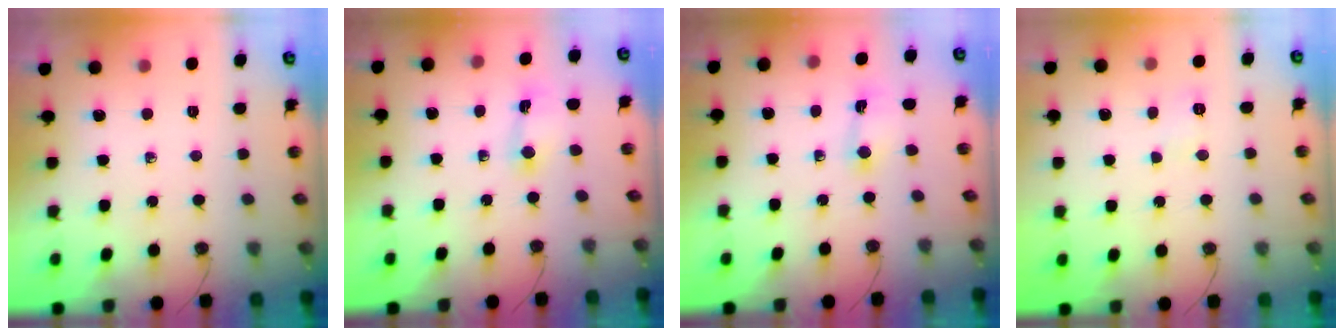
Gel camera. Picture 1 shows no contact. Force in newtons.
{"total": 1.9, "press": 1.9, "slide": 0.4}
{"total": 1.5, "press": 1.5, "slide": 0.1}
{"total": 5.7, "press": 4.0, "slide": 4.0}